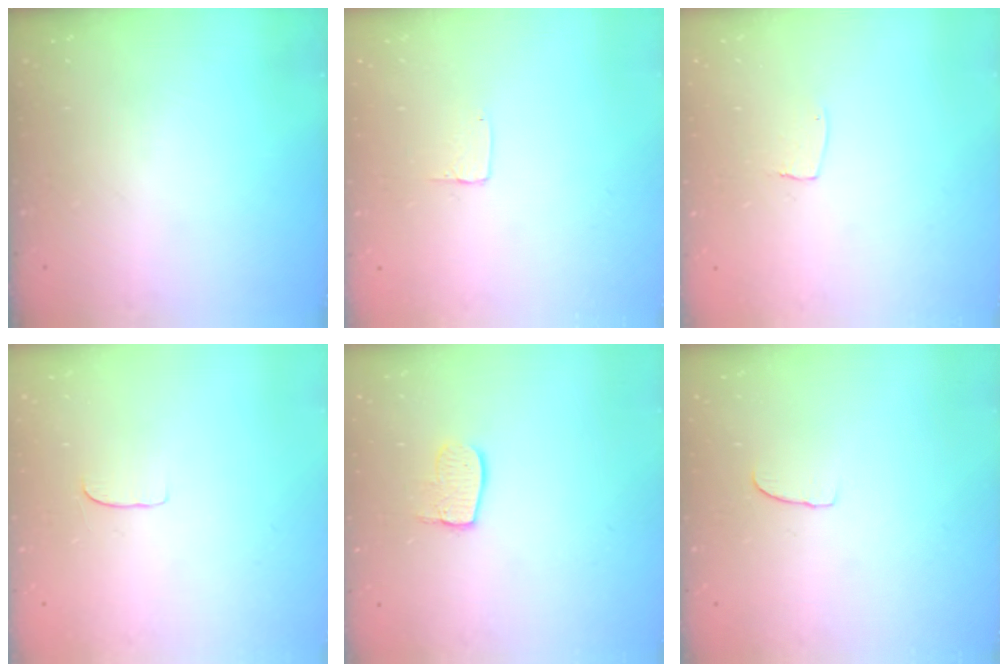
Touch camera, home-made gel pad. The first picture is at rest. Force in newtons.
{"total": 3.7, "press": 3.6, "slide": 0.3}
{"total": 3.1, "press": 3.1, "slide": 0.2}
{"total": 4.9, "press": 4.9, "slide": 0.5}
{"total": 7.6, "press": 7.6, "slide": 0.2}
{"total": 4.2, "press": 4.2, "slide": 0.4}